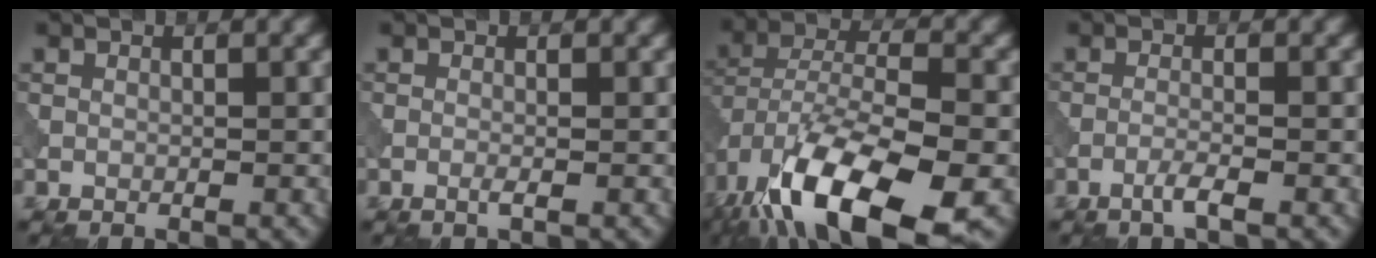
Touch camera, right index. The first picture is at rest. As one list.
[{"total": 0.7, "force": [-0.3, 0.1, 0.7], "torque": [-0.014, -0.002, -0.008]}, {"total": 15.0, "force": [-8.4, 6.0, 10.9], "torque": [-0.221, -0.022, -0.148]}, {"total": 1.8, "force": [-1.0, 0.2, 1.4], "torque": [-0.023, 0.006, -0.028]}]